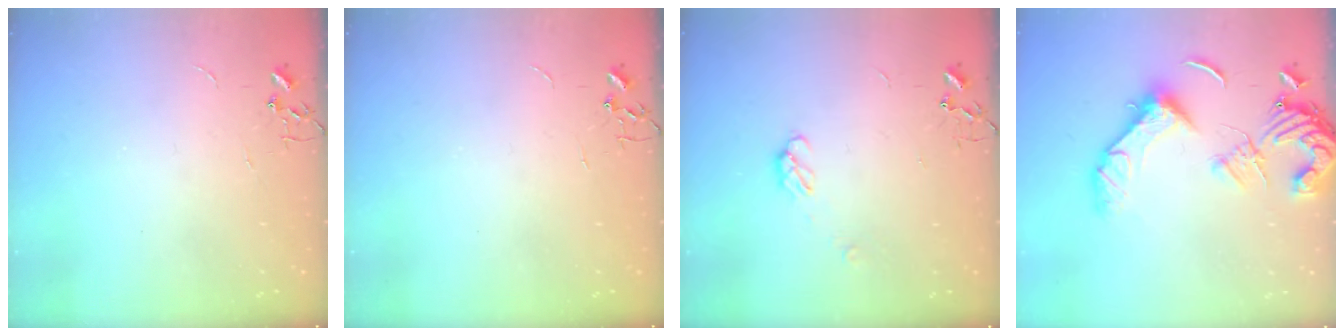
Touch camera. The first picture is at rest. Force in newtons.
{"total": 0.0}
{"total": 5.1, "press": 5.1, "slide": 0.5}
{"total": 16.2, "press": 16.0, "slide": 2.2}